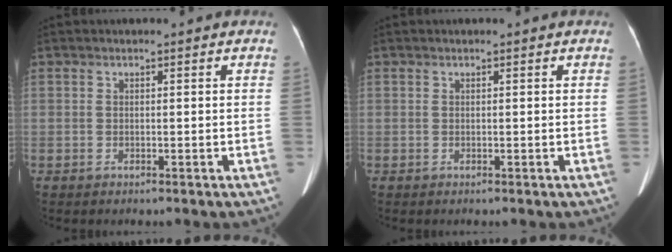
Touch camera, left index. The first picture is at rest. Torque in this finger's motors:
{"motor_torque": [-0.09, -0.05, -0.12, 0.00]}